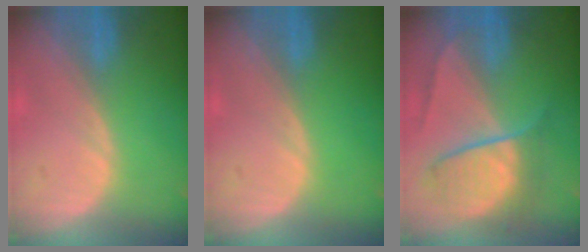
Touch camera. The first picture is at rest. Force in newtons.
{"total": 0.0}
{"total": 7.5, "press": 7.5, "slide": 0.3}